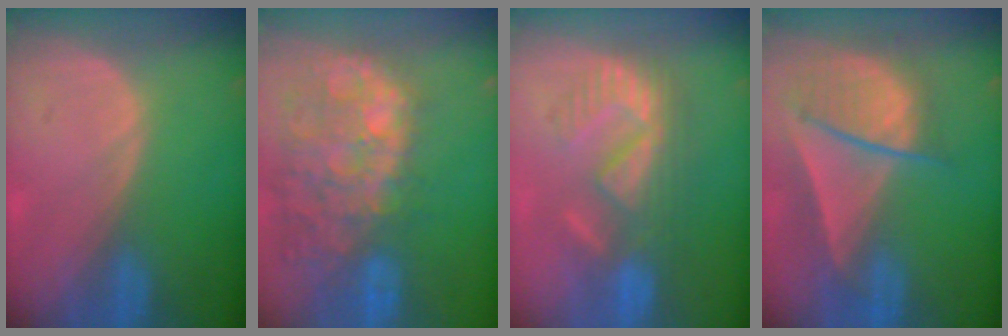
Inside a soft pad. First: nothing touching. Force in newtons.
{"total": 13.6, "press": 11.5, "slide": 7.2}
{"total": 8.7, "press": 8.5, "slide": 1.6}
{"total": 8.6, "press": 7.7, "slide": 3.7}